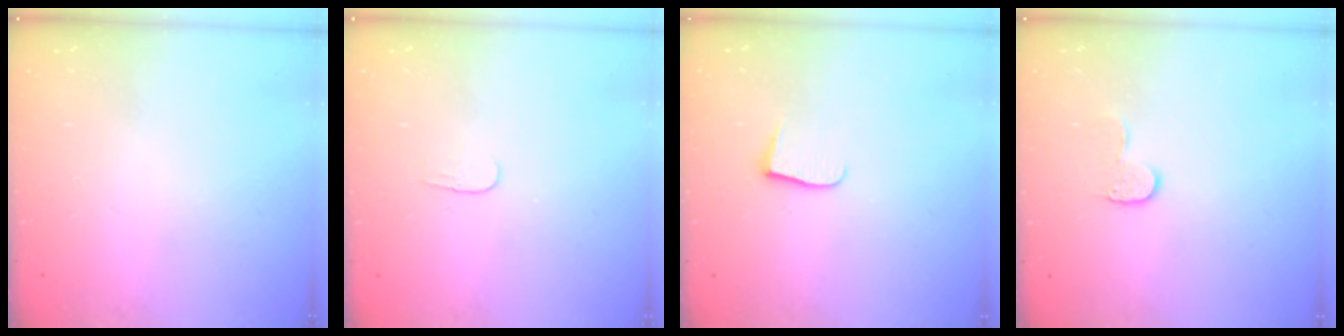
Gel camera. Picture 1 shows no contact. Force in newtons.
{"total": 3.8, "press": 3.8, "slide": 0.3}
{"total": 6.5, "press": 6.5, "slide": 0.6}
{"total": 6.5, "press": 6.4, "slide": 0.4}